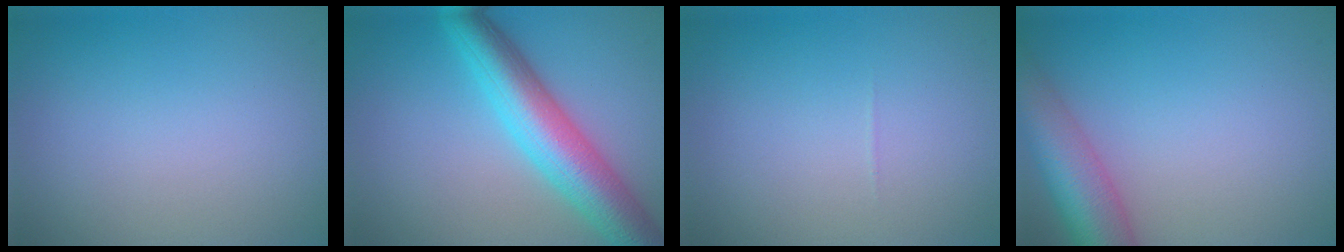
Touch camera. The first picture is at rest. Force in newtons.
{"total": 7.2, "press": 7.2, "slide": 0.2}
{"total": 0.0}
{"total": 7.2, "press": 7.2, "slide": 0.4}